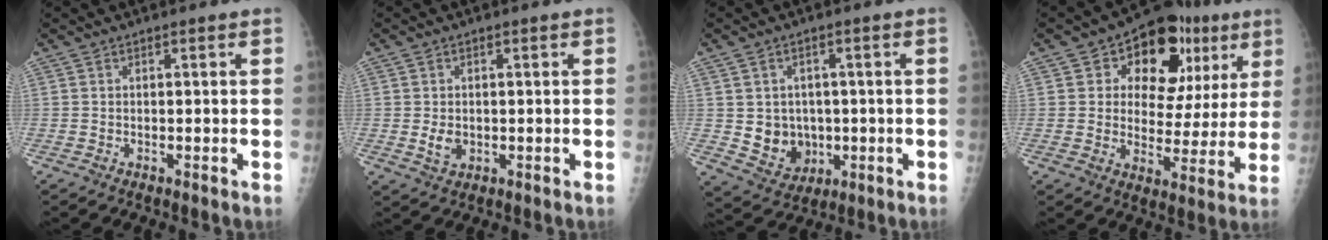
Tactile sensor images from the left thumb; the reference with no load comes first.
{"total": 3.3, "force": [-0.2, 2.5, 2.2], "torque": [-0.032, -0.003, 0.002]}
{"total": 8.4, "force": [-0.3, 7.3, 4.2], "torque": [-0.030, -0.004, 0.015]}
{"total": 18.2, "force": [7.6, 11.4, 11.9], "torque": [-0.101, -0.004, 0.103]}